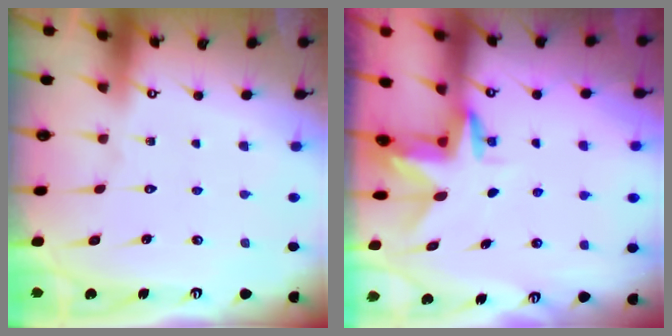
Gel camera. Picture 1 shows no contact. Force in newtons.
{"total": 3.1, "press": 3.1, "slide": 0.2}